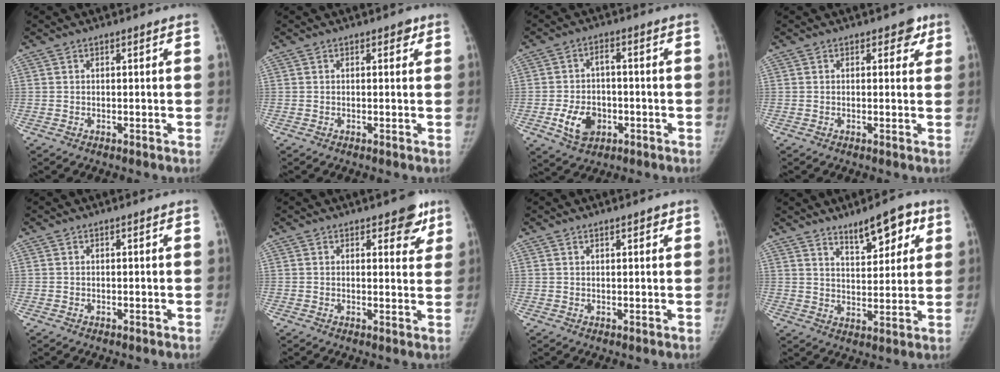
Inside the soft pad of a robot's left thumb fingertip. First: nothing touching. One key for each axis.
{"total": 1.2, "fx": 0.7, "fy": 0.8, "fz": 0.7, "tx": 0.002, "ty": -0.001, "tz": 0.004}
{"total": 8.2, "fx": -2.8, "fy": 5.7, "fz": 5.2, "tx": -0.081, "ty": 0.014, "tz": -0.043}
{"total": 2.8, "fx": 1.5, "fy": 1.9, "fz": 1.5, "tx": 0.009, "ty": -0.004, "tz": 0.012}
{"total": 0.0}
{"total": 5.5, "fx": 3.5, "fy": 2.7, "fz": 3.3, "tx": -0.005, "ty": -0.016, "tz": 0.039}
{"total": 1.9, "fx": 1.3, "fy": 0.7, "fz": 1.2, "tx": -0.012, "ty": -0.005, "tz": 0.017}
{"total": 9.6, "fx": 5.9, "fy": 3.8, "fz": 6.6, "tx": -0.073, "ty": -0.030, "tz": 0.095}